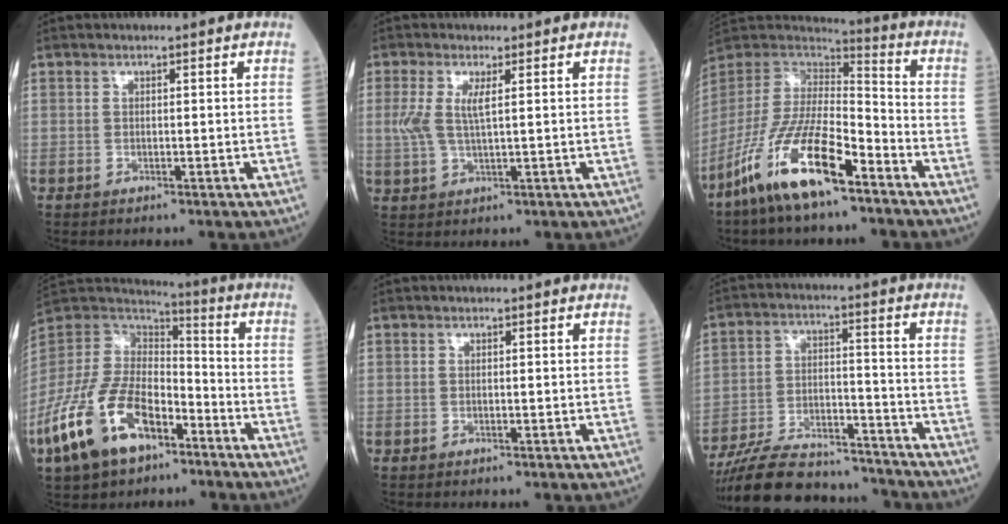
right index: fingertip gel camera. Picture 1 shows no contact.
{"total": 4.4, "force": [1.1, 1.1, 4.2], "torque": [-0.103, 0.004, 0.027]}
{"total": 16.3, "force": [-10.1, 3.8, 12.2], "torque": [-0.255, -0.020, -0.194]}
{"total": 17.4, "force": [-9.2, 8.6, 12.0], "torque": [-0.258, -0.003, -0.174]}
{"total": 0.0}
{"total": 16.7, "force": [-15.5, 3.9, 4.9], "torque": [-0.094, 0.012, -0.247]}